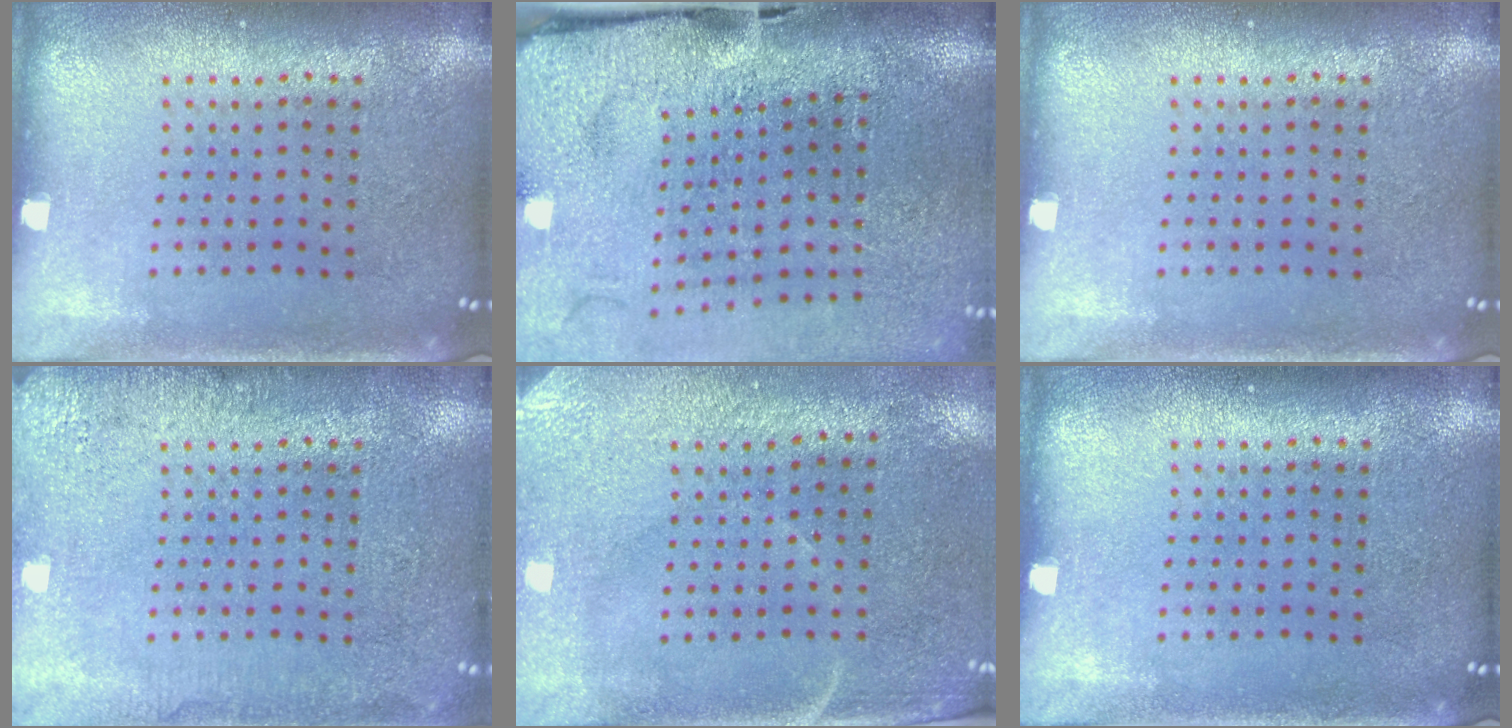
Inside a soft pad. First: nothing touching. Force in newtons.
{"total": 4.4, "press": 3.4, "slide": 2.7}
{"total": 0.0}
{"total": 2.8, "press": 2.8, "slide": 0.3}
{"total": 2.9, "press": 2.5, "slide": 1.4}
{"total": 0.0}